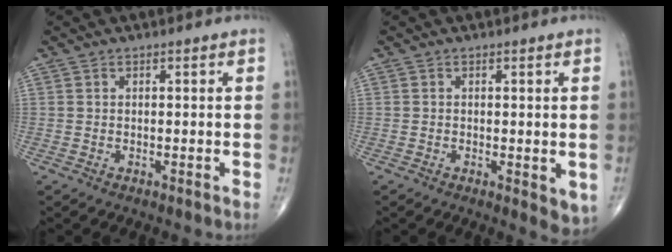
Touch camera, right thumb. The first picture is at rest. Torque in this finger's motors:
{"motor_torque": [-0.09, 0.30, -0.08, -0.21, -0.02]}